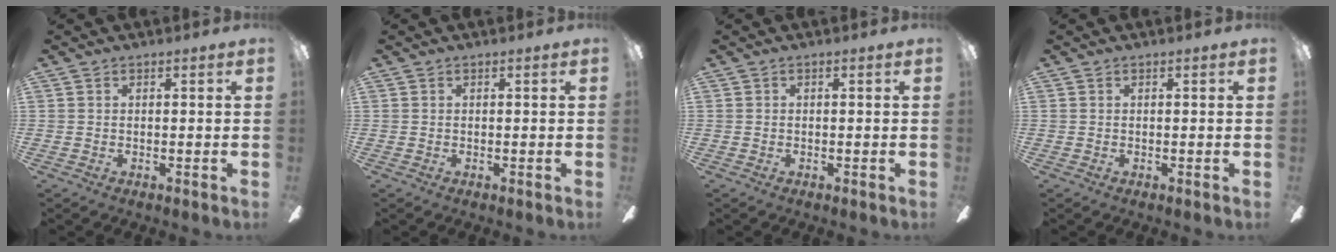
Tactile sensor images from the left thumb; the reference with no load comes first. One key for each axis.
{"total": 0.0}
{"total": 0.0}
{"total": 0.0}